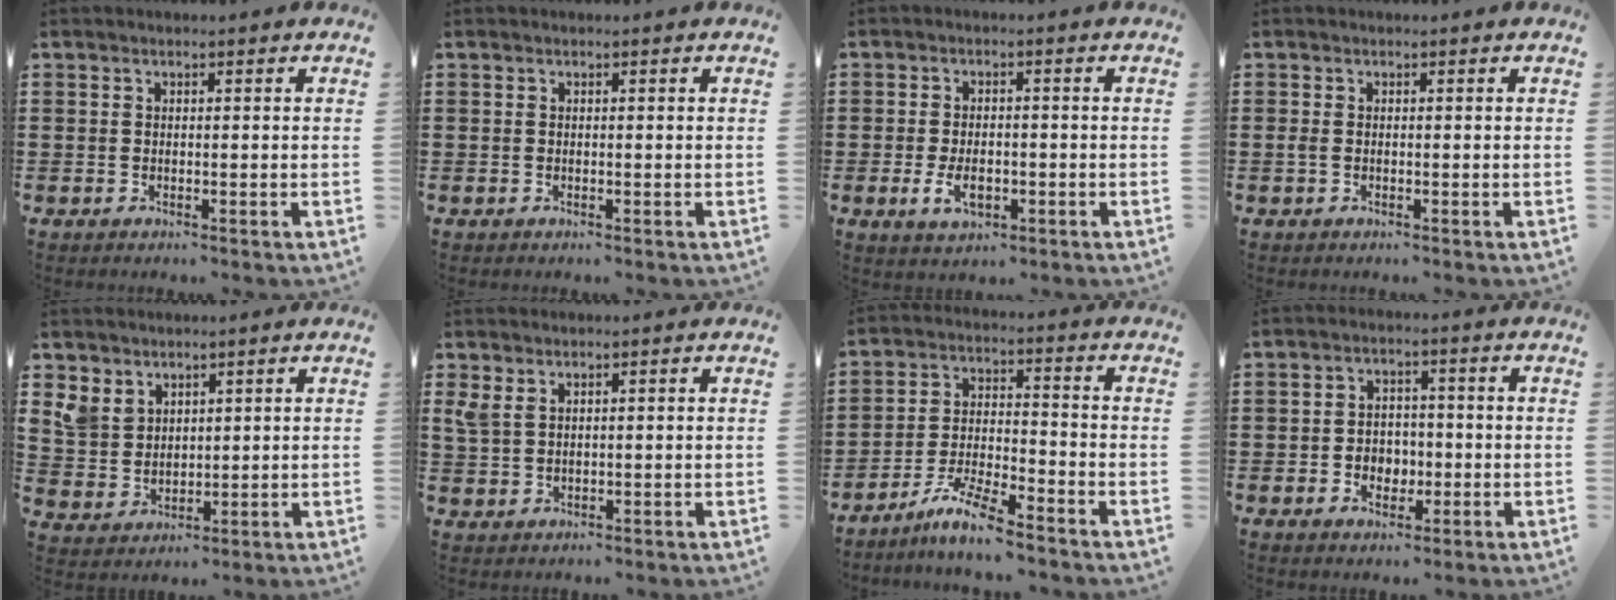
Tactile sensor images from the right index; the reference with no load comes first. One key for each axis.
{"total": 0.0}
{"total": 4.2, "fx": -1.1, "fy": 2.4, "fz": 3.3, "tx": -0.071, "ty": -0.001, "tz": -0.023}
{"total": 0.8, "fx": -0.2, "fy": 0.2, "fz": 0.7, "tx": -0.022, "ty": -0.004, "tz": -0.006}
{"total": 5.0, "fx": 3.4, "fy": 3.6, "fz": 0.7, "tx": -0.037, "ty": 0.006, "tz": 0.067}
{"total": 2.6, "fx": 1.7, "fy": 1.3, "fz": 1.5, "tx": -0.043, "ty": 0.002, "tz": 0.030}
{"total": 6.8, "fx": -6.0, "fy": 0.1, "fz": 3.2, "tx": -0.073, "ty": -0.007, "tz": -0.116}
{"total": 3.5, "fx": -1.1, "fy": 2.9, "fz": 1.7, "tx": -0.031, "ty": 0.001, "tz": -0.027}